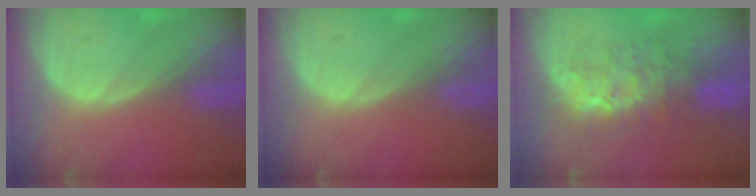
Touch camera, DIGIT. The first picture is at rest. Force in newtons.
{"total": 0.0}
{"total": 8.2, "press": 7.9, "slide": 2.3}